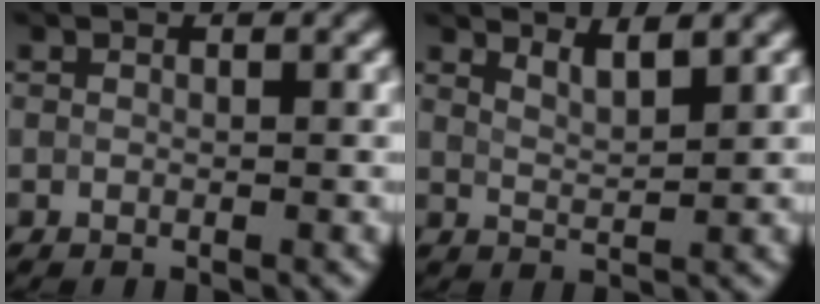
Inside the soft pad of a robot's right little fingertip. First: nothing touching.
{"total": 2.5, "force": [2.0, 0.6, 1.2], "torque": [-0.012, 0.001, 0.036]}